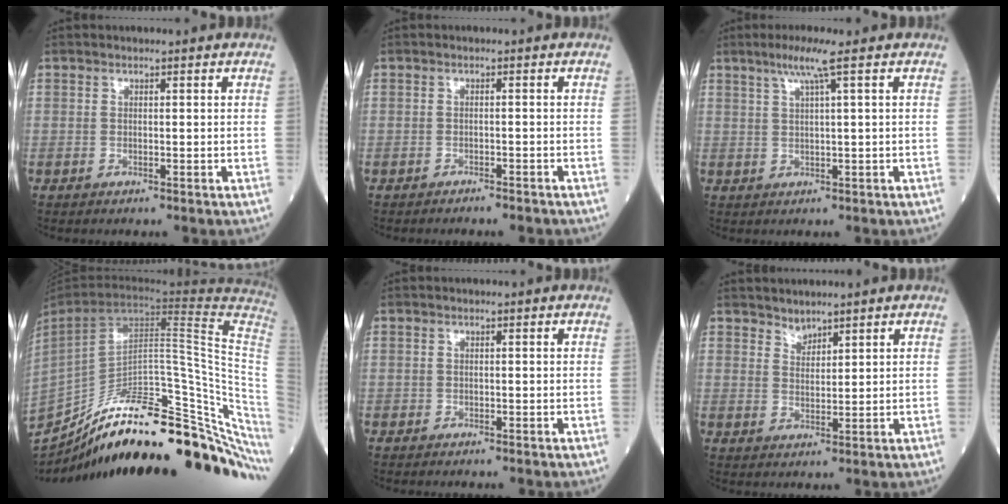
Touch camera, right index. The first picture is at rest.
{"total": 2.8, "force": [-2.6, 0.5, 1.0], "torque": [-0.016, -0.004, -0.030]}
{"total": 4.1, "force": [2.2, -0.9, 3.3], "torque": [-0.072, 0.004, 0.046]}
{"total": 36.4, "force": [-25.0, 7.3, 25.4], "torque": [-0.339, -0.023, -0.365]}
{"total": 0.0}
{"total": 2.1, "force": [2.0, 0.6, 0.1], "torque": [0.000, 0.001, 0.039]}